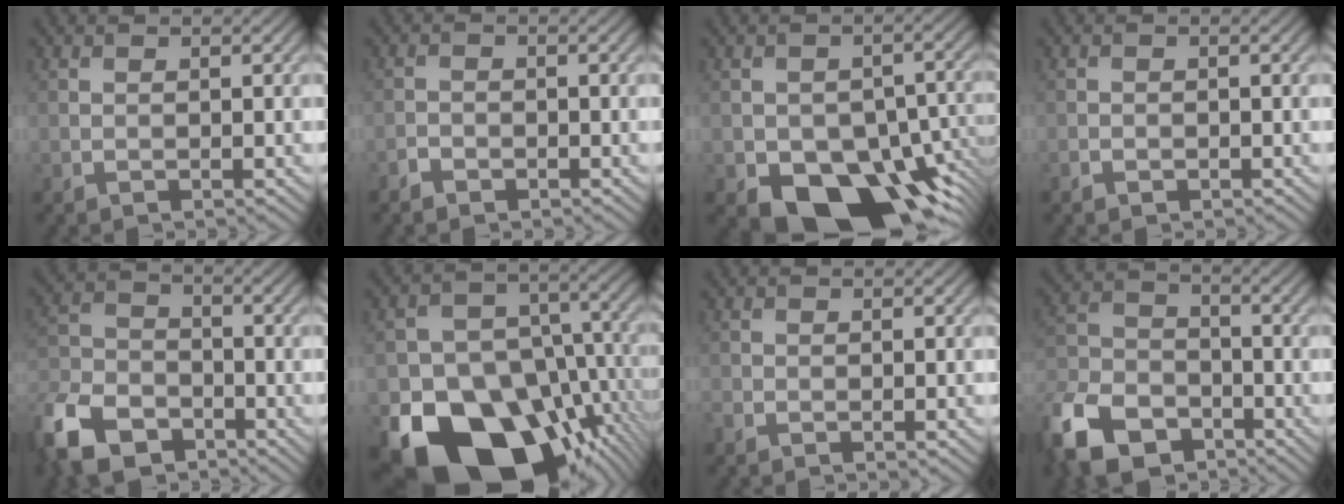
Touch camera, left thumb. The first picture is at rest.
{"total": 1.5, "force": [-1.2, 0.8, 0.4], "torque": [-0.006, 0.000, -0.026]}
{"total": 14.9, "force": [-7.6, 9.2, 8.9], "torque": [-0.114, -0.025, -0.113]}
{"total": 0.9, "force": [-0.6, 0.6, 0.3], "torque": [-0.005, -0.003, -0.011]}
{"total": 11.1, "force": [-7.5, 6.3, 5.2], "torque": [-0.134, -0.022, -0.161]}
{"total": 20.9, "force": [-10.2, 14.6, 10.9], "torque": [-0.179, -0.042, -0.154]}
{"total": 1.6, "force": [-1.3, 0.6, 0.7], "torque": [-0.015, -0.007, -0.028]}
{"total": 12.5, "force": [-8.3, 7.2, 5.9], "torque": [-0.155, -0.029, -0.171]}